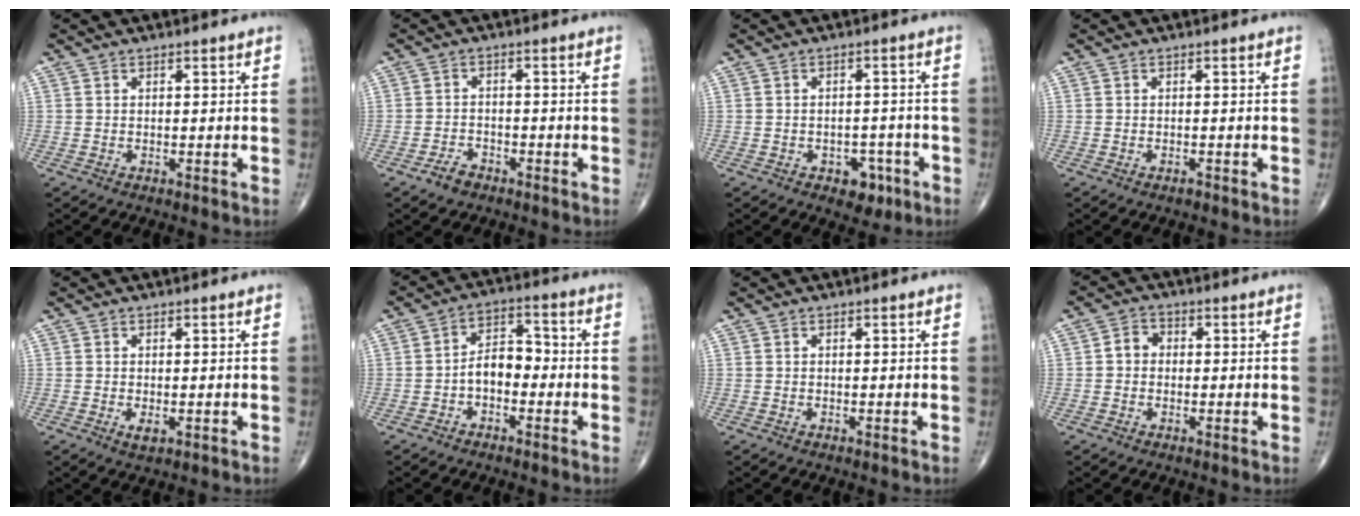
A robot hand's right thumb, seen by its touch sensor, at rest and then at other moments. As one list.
[{"total": 3.2, "force": [-2.3, 1.8, 1.2], "torque": [-0.018, 0.014, -0.039]}, {"total": 5.1, "force": [-2.6, 3.4, 2.7], "torque": [-0.007, 0.020, -0.031]}, {"total": 0.6, "force": [-0.5, 0.2, 0.3], "torque": [-0.003, 0.001, -0.011]}, {"total": 1.7, "force": [-0.4, 0.8, 1.4], "torque": [-0.023, -0.004, -0.006]}, {"total": 6.5, "force": [-1.8, 4.1, 4.7], "torque": [-0.058, 0.034, -0.043]}, {"total": 0.0}, {"total": 3.3, "force": [-0.1, 2.8, 1.7], "torque": [-0.013, 0.014, -0.011]}]